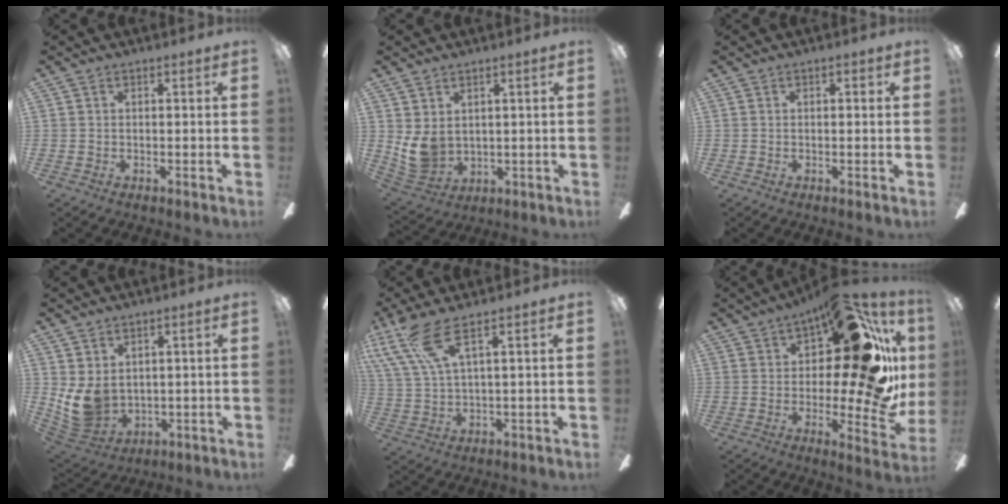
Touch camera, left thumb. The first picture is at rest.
{"total": 7.3, "force": [1.9, 5.6, 4.4], "torque": [-0.110, -0.012, 0.039]}
{"total": 1.1, "force": [0.2, 0.5, 1.0], "torque": [-0.022, 0.005, 0.002]}
{"total": 8.9, "force": [1.6, 6.8, 5.5], "torque": [-0.136, -0.013, 0.034]}
{"total": 10.1, "force": [6.3, 2.3, 7.6], "torque": [-0.169, -0.025, 0.118]}
{"total": 23.5, "force": [8.4, 8.5, 20.3], "torque": [-0.280, -0.058, 0.132]}